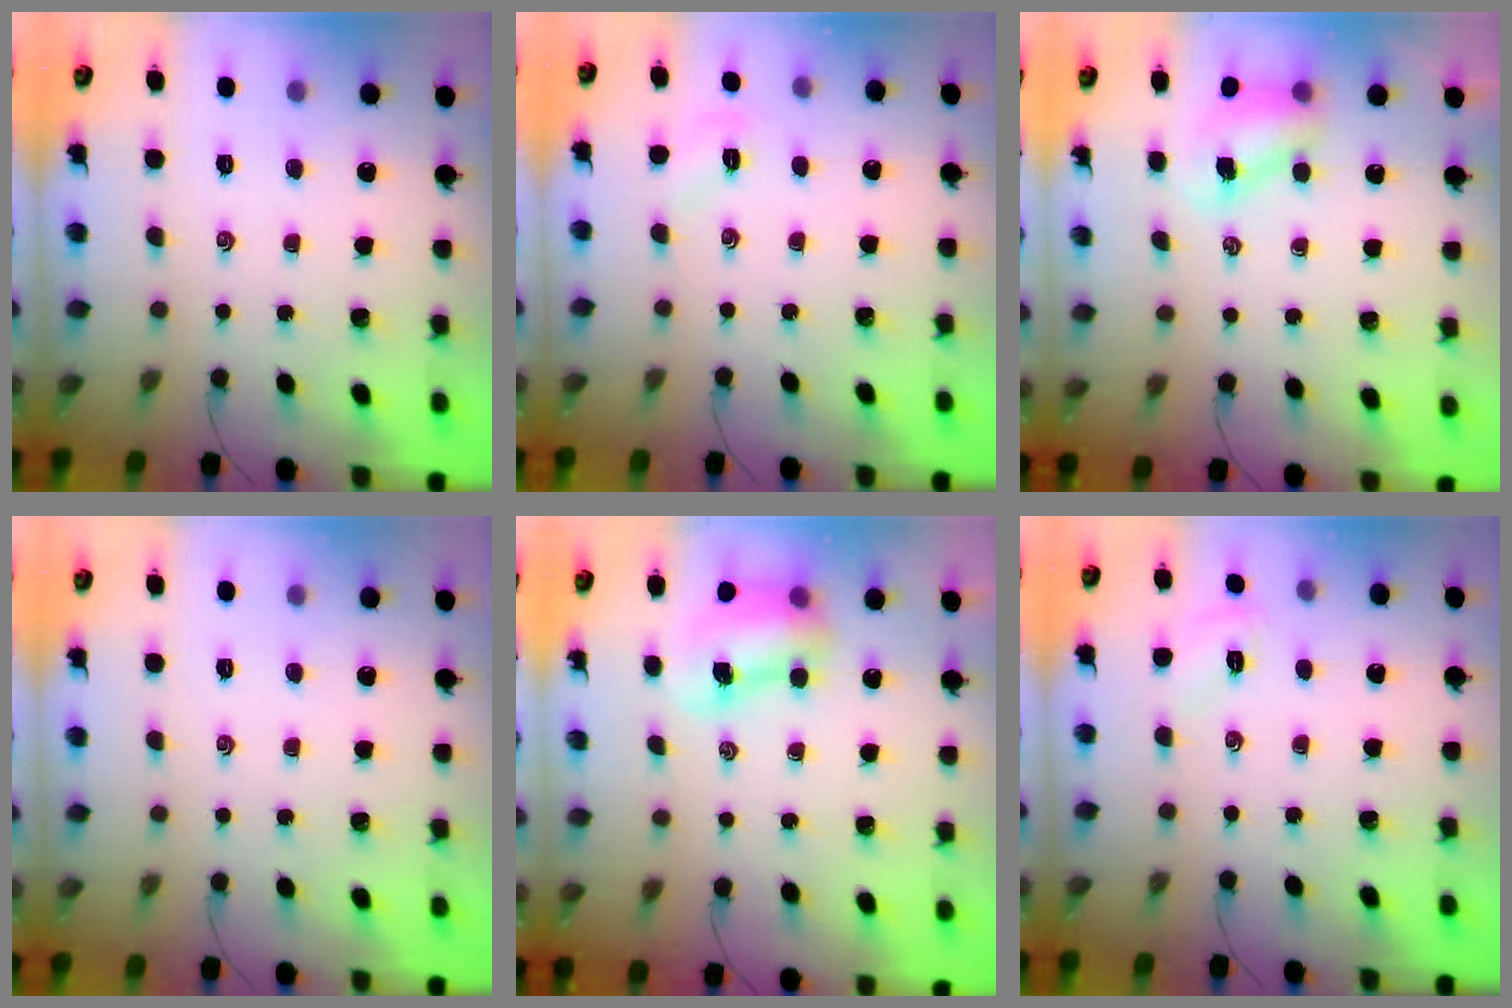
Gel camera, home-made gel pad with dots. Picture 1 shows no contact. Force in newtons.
{"total": 4.8, "press": 4.6, "slide": 1.1}
{"total": 6.7, "press": 6.7, "slide": 0.9}
{"total": 0.0}
{"total": 7.9, "press": 7.8, "slide": 1.3}
{"total": 4.0, "press": 3.9, "slide": 1.1}